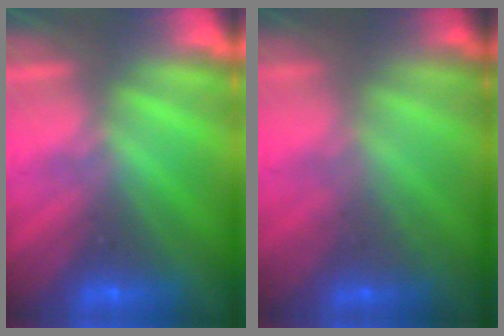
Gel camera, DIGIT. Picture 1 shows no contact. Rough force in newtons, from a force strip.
{"total": 1.8}